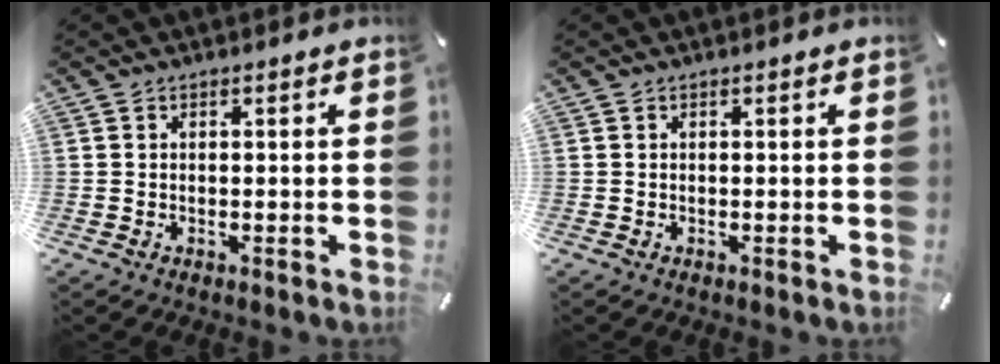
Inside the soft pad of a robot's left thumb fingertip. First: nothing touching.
{"total": 0.0}